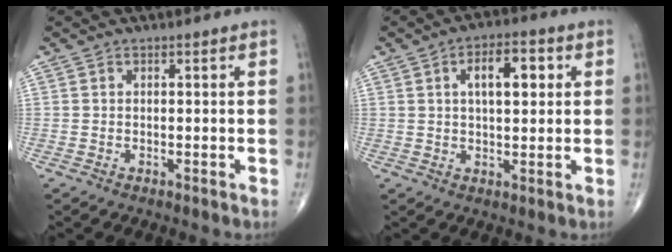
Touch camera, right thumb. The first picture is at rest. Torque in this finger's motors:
{"motor_torque": [0.32, 1.86, 0.81, 0.38, -0.01]}